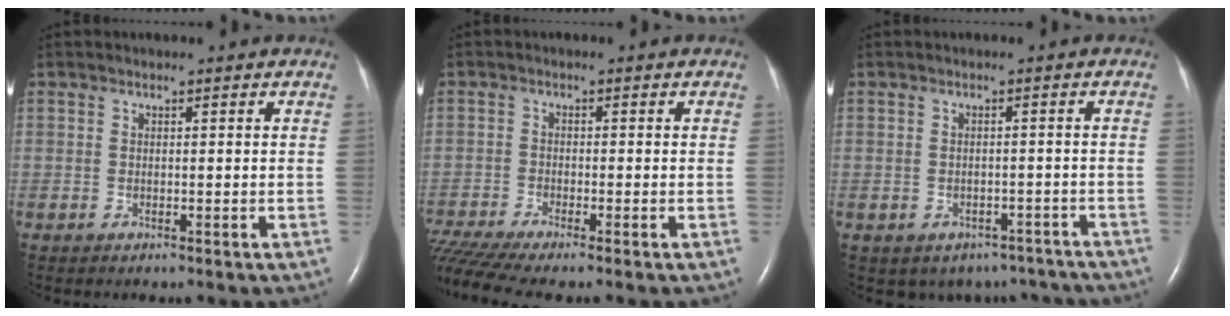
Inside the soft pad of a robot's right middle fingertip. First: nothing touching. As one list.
[{"total": 6.5, "force": [-5.2, 0.0, 3.9], "torque": [-0.083, -0.010, -0.095]}, {"total": 8.3, "force": [-6.7, 4.8, 1.2], "torque": [-0.007, 0.017, -0.068]}]